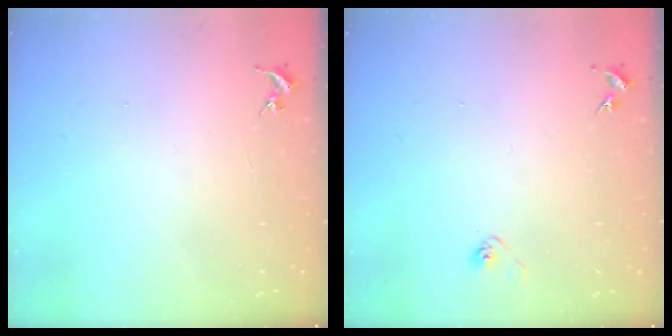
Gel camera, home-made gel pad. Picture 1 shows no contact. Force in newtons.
{"total": 2.8, "press": 2.6, "slide": 1.1}